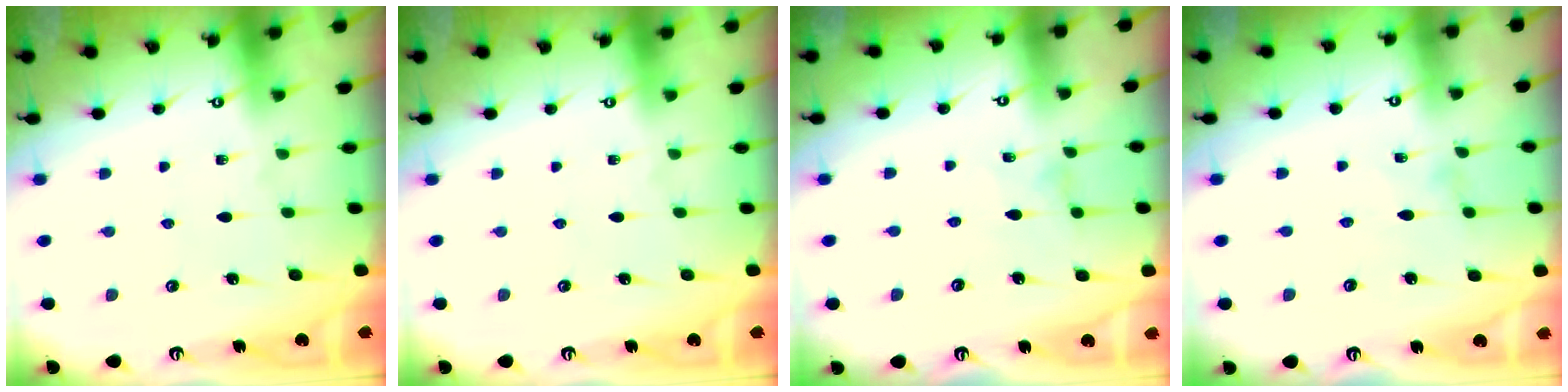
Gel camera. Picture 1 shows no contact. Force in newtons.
{"total": 0.0}
{"total": 0.0}
{"total": 0.0}